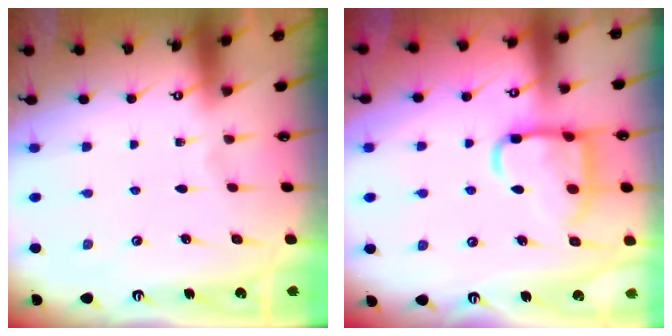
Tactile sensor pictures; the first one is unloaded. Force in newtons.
{"total": 14.2, "press": 14.1, "slide": 1.4}